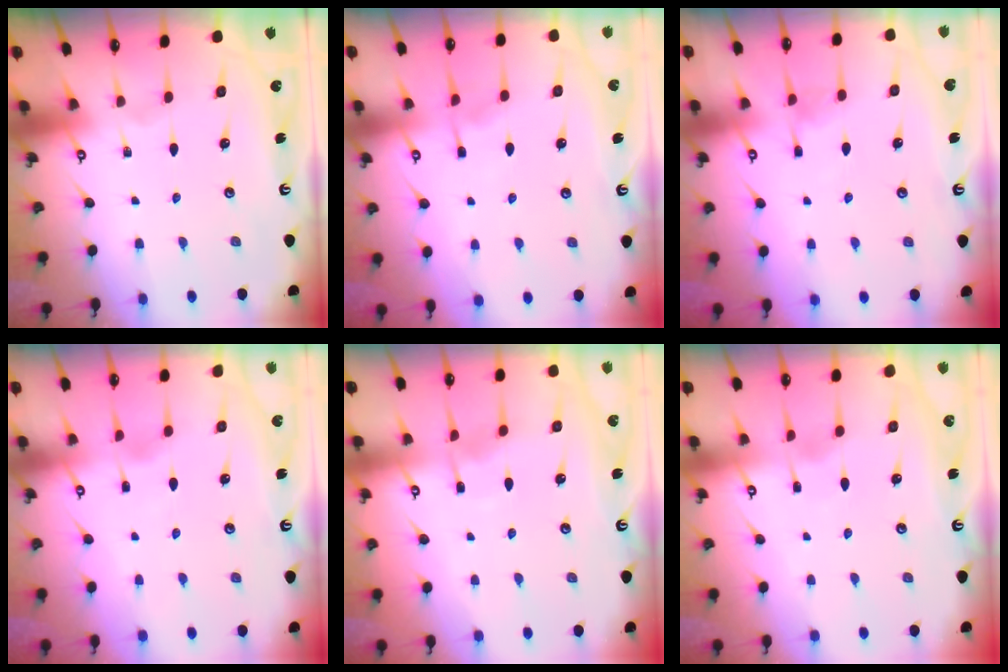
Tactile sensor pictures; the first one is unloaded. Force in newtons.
{"total": 3.3, "press": 3.2, "slide": 0.6}
{"total": 4.8, "press": 4.8, "slide": 0.5}
{"total": 3.0, "press": 2.9, "slide": 0.4}
{"total": 4.2, "press": 4.2, "slide": 0.5}
{"total": 2.6, "press": 2.5, "slide": 0.2}